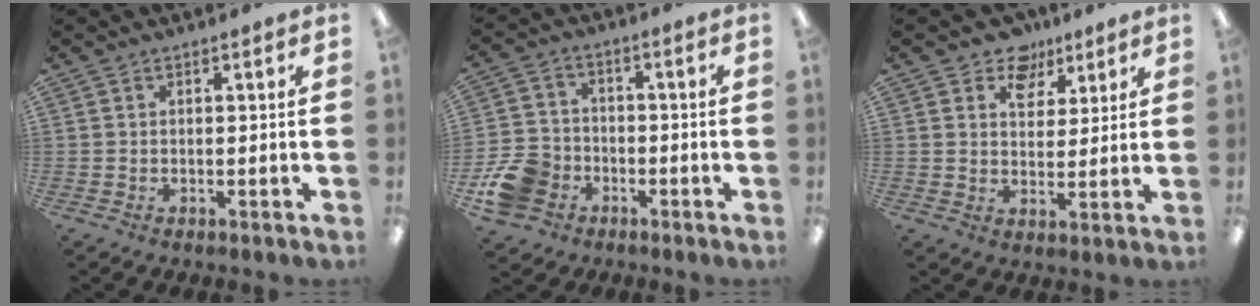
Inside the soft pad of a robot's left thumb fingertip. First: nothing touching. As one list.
[{"total": 10.1, "force": [-4.7, 7.9, 4.3], "torque": [-0.090, 0.036, -0.084]}, {"total": 7.9, "force": [5.5, 5.3, 2.0], "torque": [-0.027, -0.032, 0.098]}]